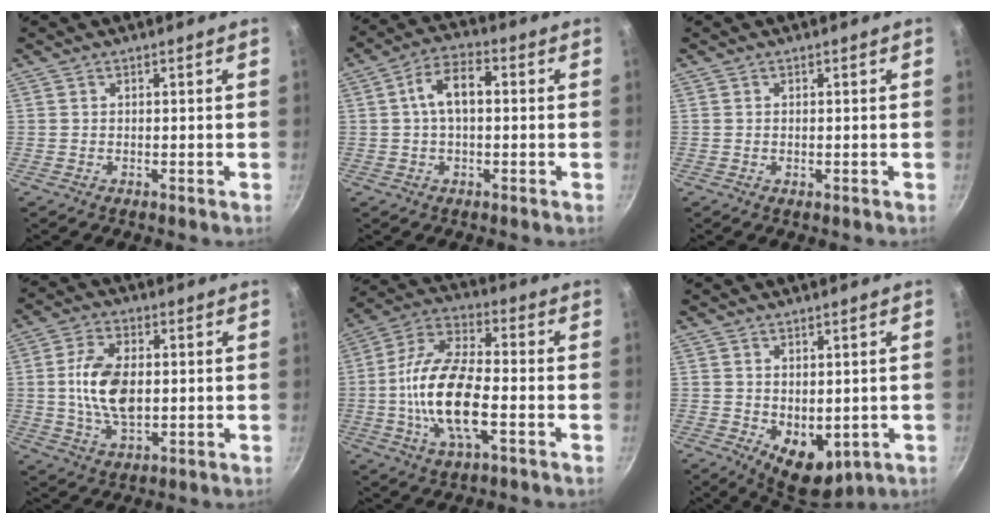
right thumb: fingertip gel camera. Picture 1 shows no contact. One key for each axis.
{"total": 7.7, "fx": 0.8, "fy": 4.1, "fz": 6.5, "tx": -0.118, "ty": 0.025, "tz": 0.008}
{"total": 0.6, "fx": -0.1, "fy": 0.3, "fz": 0.5, "tx": -0.010, "ty": -0.002, "tz": 0.001}
{"total": 11.6, "fx": 0.4, "fy": 6.4, "fz": 9.7, "tx": -0.182, "ty": 0.000, "tz": 0.013}
{"total": 16.9, "fx": -3.3, "fy": 7.2, "fz": 14.9, "tx": -0.296, "ty": 0.025, "tz": -0.064}
{"total": 9.8, "fx": -2.4, "fy": 5.7, "fz": 7.6, "tx": -0.089, "ty": -0.009, "tz": -0.013}